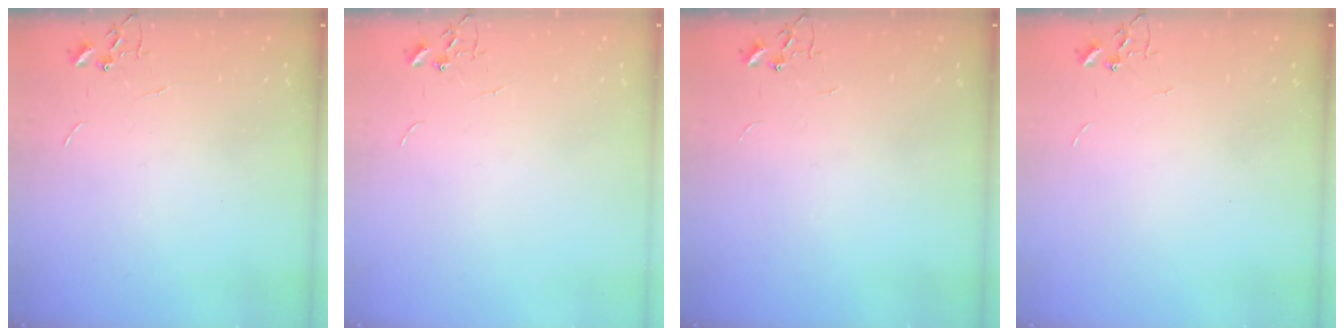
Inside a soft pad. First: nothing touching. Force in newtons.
{"total": 0.0}
{"total": 0.0}
{"total": 0.0}